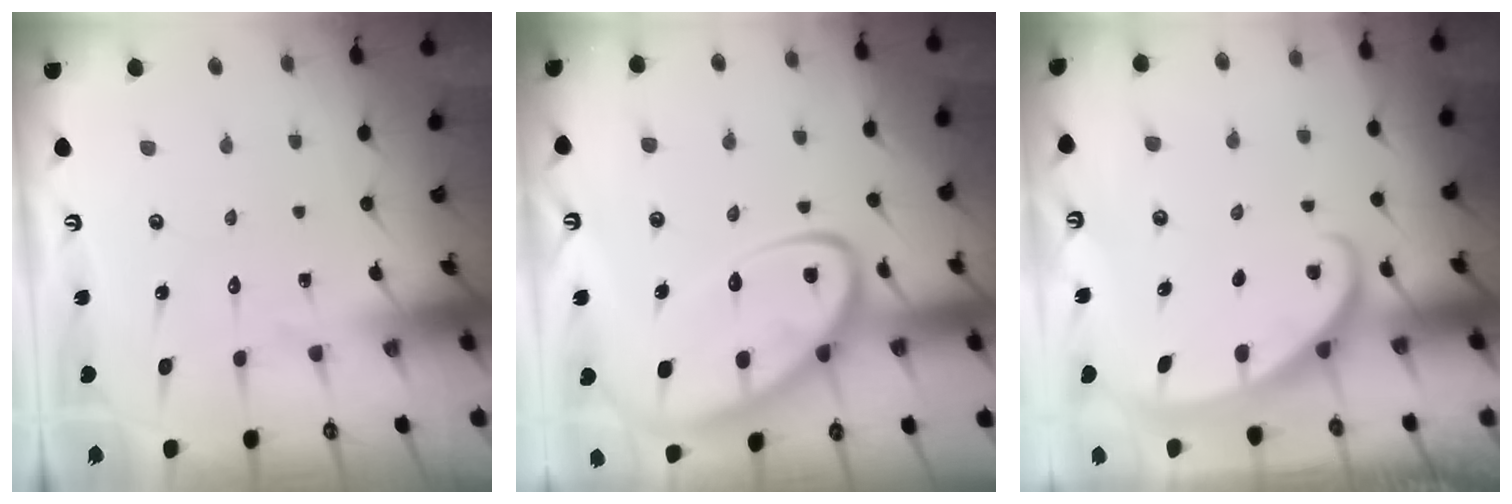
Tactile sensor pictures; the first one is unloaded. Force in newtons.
{"total": 11.9, "press": 11.8, "slide": 1.2}
{"total": 2.8, "press": 2.8, "slide": 0.1}